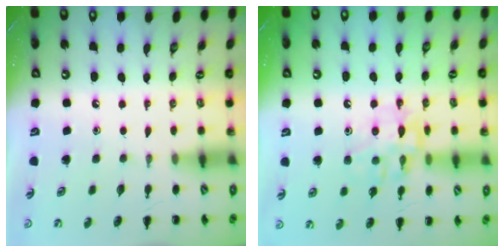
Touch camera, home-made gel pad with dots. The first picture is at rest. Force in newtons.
{"total": 11.8, "press": 11.8, "slide": 1.2}